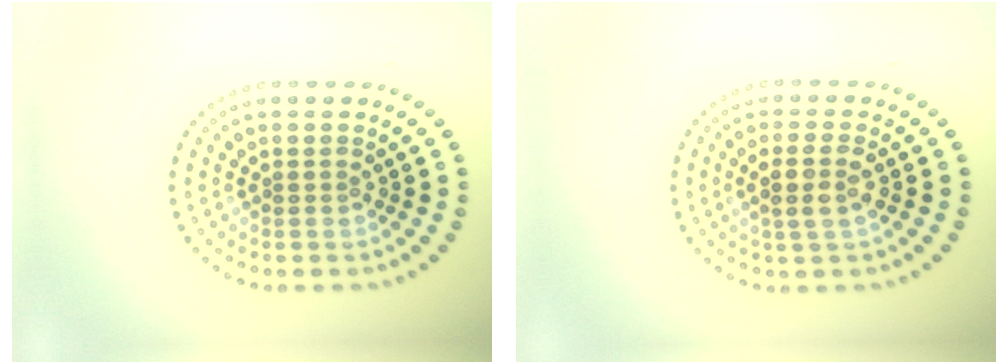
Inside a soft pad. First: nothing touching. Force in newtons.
{"total": 2.3, "press": 2.1, "slide": 0.8}